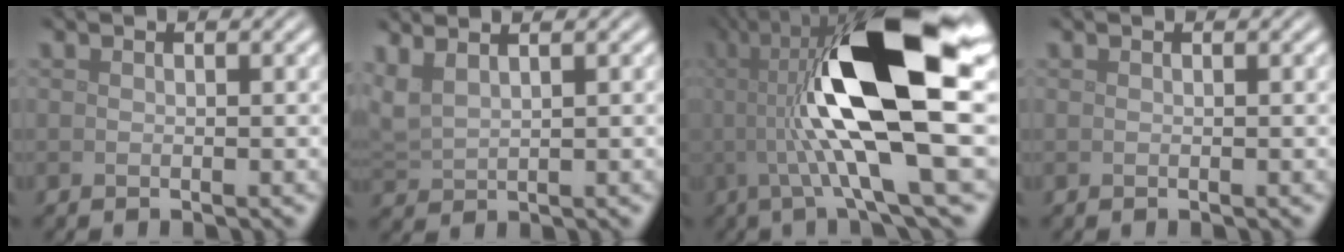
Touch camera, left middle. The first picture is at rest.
{"total": 2.5, "force": [1.9, 0.7, 1.5], "torque": [-0.042, 0.014, 0.045]}
{"total": 13.9, "force": [1.4, 3.3, 13.5], "torque": [-0.219, 0.014, 0.023]}
{"total": 0.0}